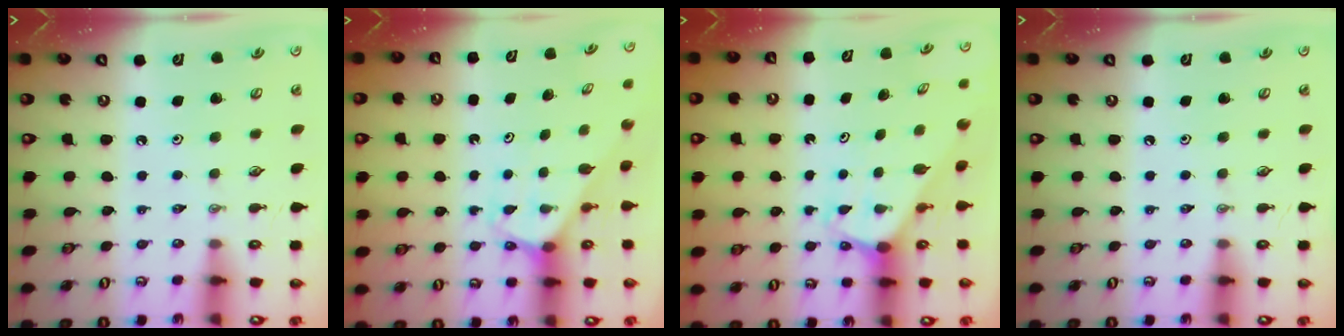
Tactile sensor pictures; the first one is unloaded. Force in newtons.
{"total": 2.5, "press": 2.5, "slide": 0.1}
{"total": 1.8, "press": 1.8, "slide": 0.1}
{"total": 0.0}